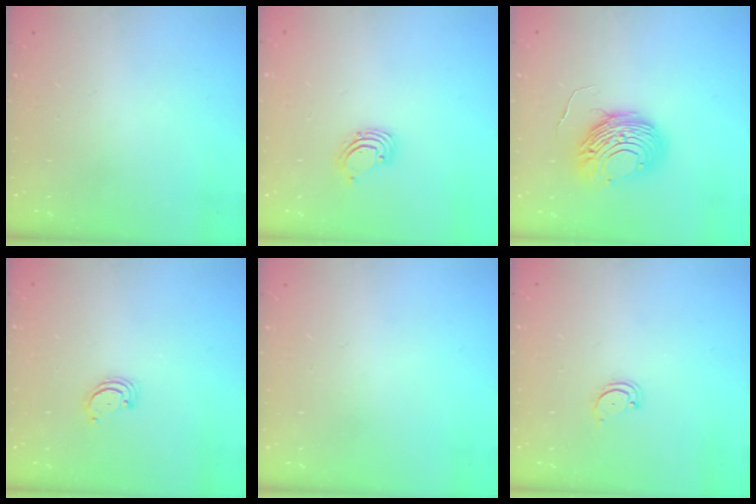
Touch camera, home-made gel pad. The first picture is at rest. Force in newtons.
{"total": 2.3, "press": 2.3, "slide": 0.2}
{"total": 10.9, "press": 10.8, "slide": 1.1}
{"total": 2.5, "press": 2.5, "slide": 0.3}
{"total": 0.0}
{"total": 2.7, "press": 2.7, "slide": 0.3}